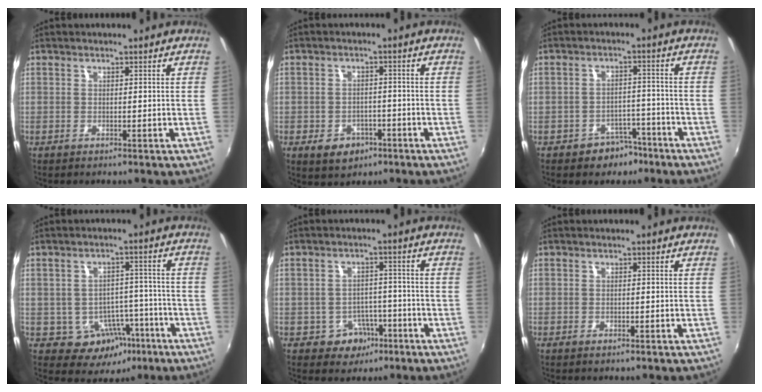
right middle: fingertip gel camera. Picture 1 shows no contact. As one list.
[{"total": 5.8, "force": [-3.1, 4.2, 2.4], "torque": [-0.063, 0.001, -0.037]}, {"total": 5.6, "force": [-4.0, 3.7, 1.2], "torque": [-0.030, 0.021, -0.046]}, {"total": 8.6, "force": [-4.2, 6.9, 2.9], "torque": [-0.051, 0.028, -0.034]}, {"total": 5.4, "force": [-3.0, 4.3, 1.4], "torque": [-0.037, 0.014, -0.031]}, {"total": 1.0, "force": [-0.8, 0.3, 0.5], "torque": [-0.010, -0.005, -0.016]}]